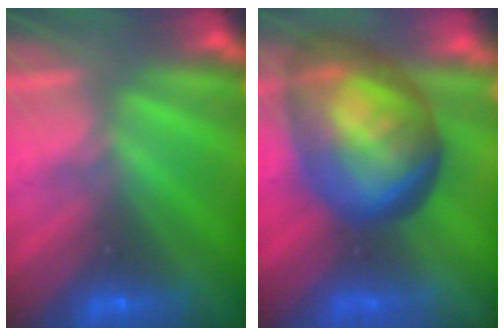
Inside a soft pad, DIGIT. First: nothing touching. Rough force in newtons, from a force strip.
{"total": 7.3}